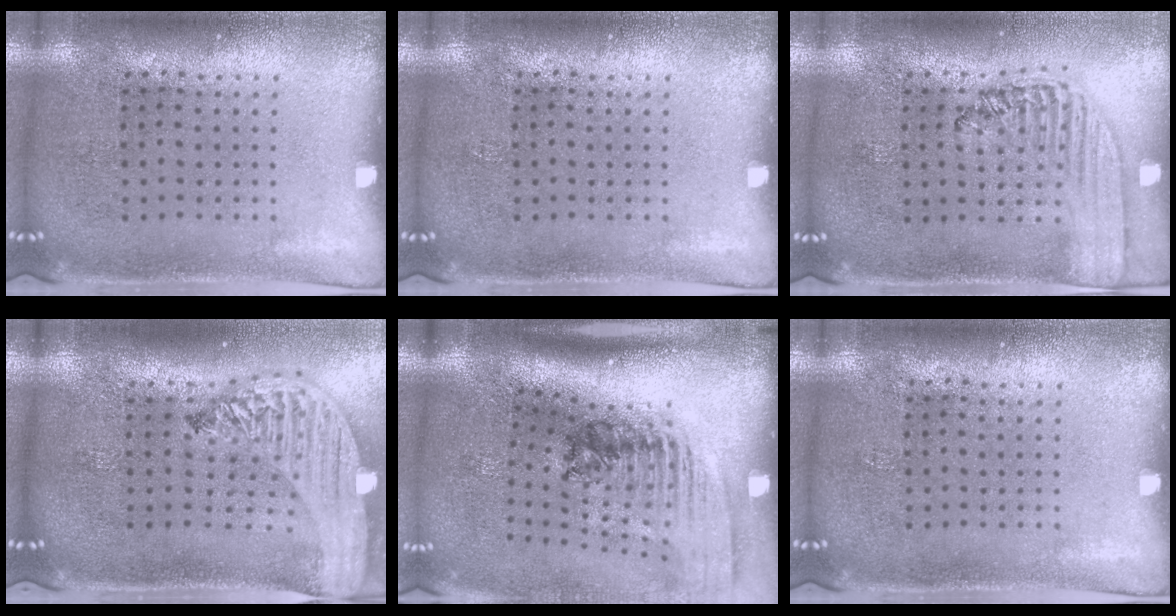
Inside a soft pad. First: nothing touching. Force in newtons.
{"total": 0.0}
{"total": 1.5, "press": 1.4, "slide": 0.5}
{"total": 2.9, "press": 2.2, "slide": 1.8}
{"total": 2.4, "press": 1.7, "slide": 1.7}
{"total": 0.0}